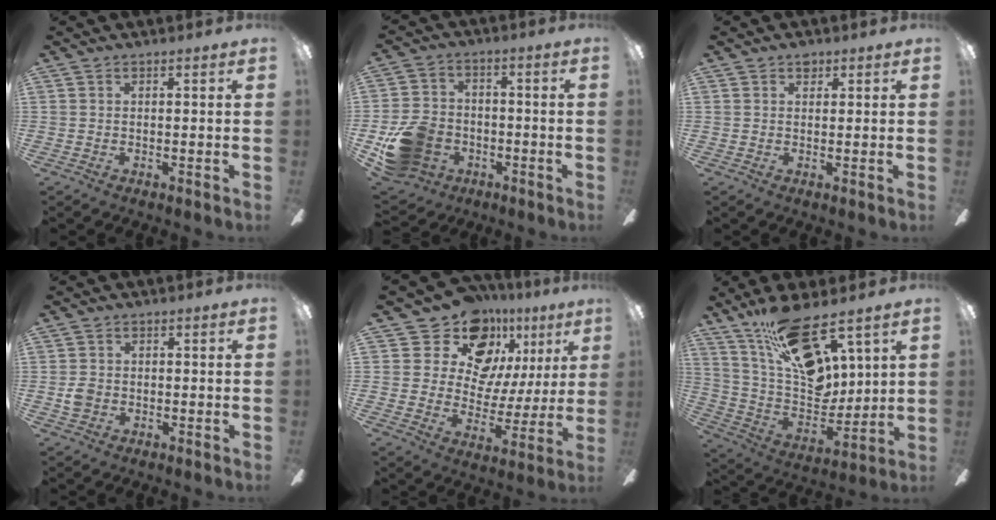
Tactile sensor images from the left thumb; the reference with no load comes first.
{"total": 13.6, "force": [-5.8, 10.5, 6.6], "torque": [-0.138, 0.042, -0.098]}
{"total": 1.7, "force": [1.2, 1.1, 0.6], "torque": [0.003, -0.004, 0.017]}
{"total": 3.0, "force": [-0.6, 2.5, 1.5], "torque": [-0.016, 0.005, -0.013]}
{"total": 17.9, "force": [10.7, 12.1, 7.6], "torque": [-0.131, -0.062, 0.201]}
{"total": 18.6, "force": [12.8, 7.5, 11.1], "torque": [-0.206, -0.084, 0.228]}